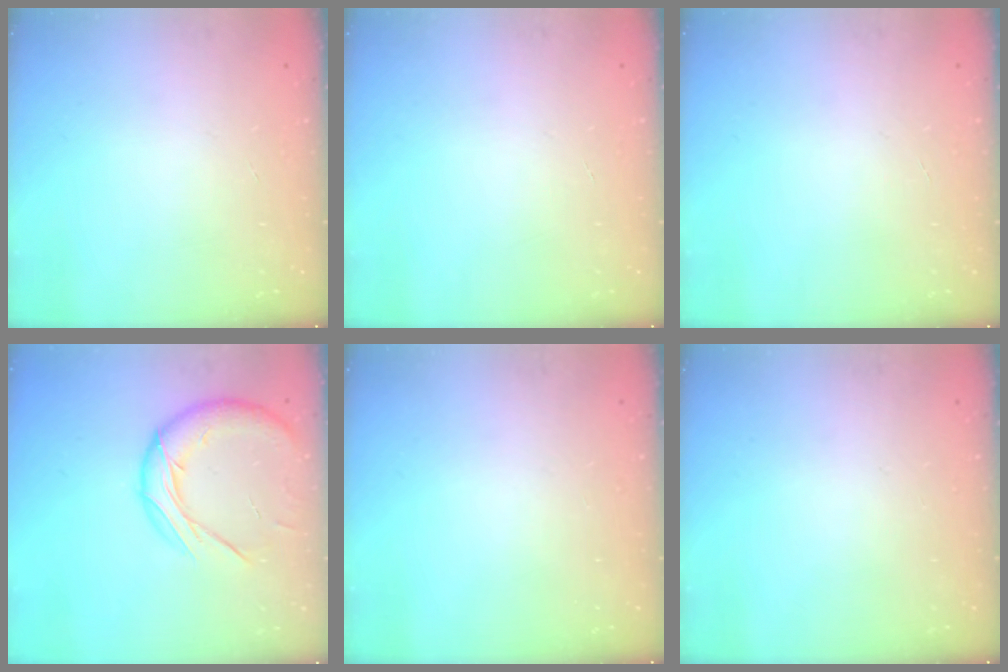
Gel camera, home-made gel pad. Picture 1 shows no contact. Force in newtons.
{"total": 0.0}
{"total": 0.9, "press": 0.8, "slide": 0.2}
{"total": 13.5, "press": 13.4, "slide": 1.7}
{"total": 0.0}
{"total": 0.0}